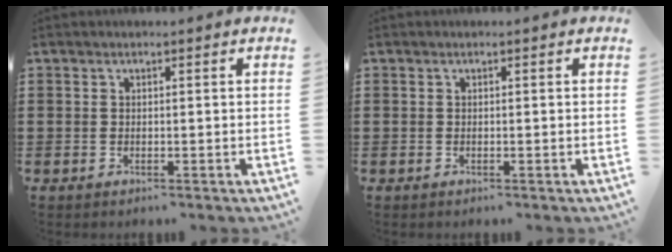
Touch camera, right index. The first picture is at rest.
{"total": 0.0}